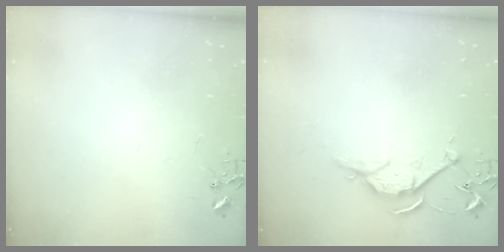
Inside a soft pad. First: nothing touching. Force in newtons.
{"total": 7.9, "press": 7.8, "slide": 0.9}